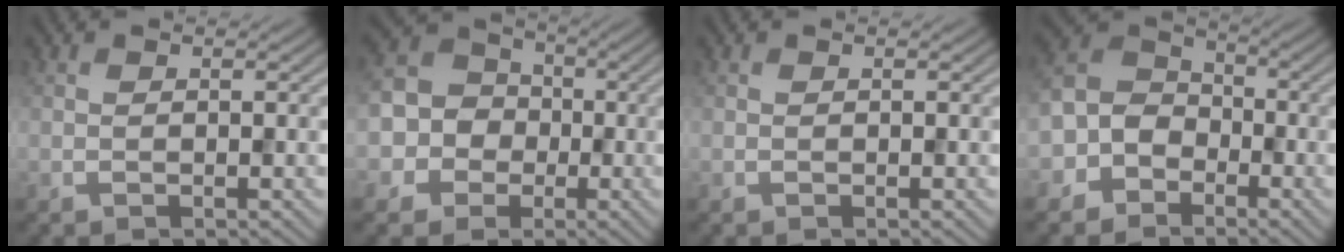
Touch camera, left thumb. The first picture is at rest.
{"total": 11.1, "force": [-1.6, 10.3, 3.6], "torque": [-0.136, 0.013, -0.064]}
{"total": 0.0}
{"total": 6.8, "force": [-3.4, 5.3, 2.5], "torque": [-0.060, -0.001, -0.094]}